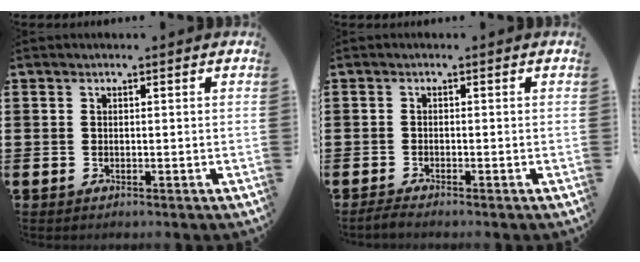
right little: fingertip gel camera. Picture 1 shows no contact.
{"total": 1.0, "force": [-0.8, 0.0, 0.6], "torque": [-0.010, -0.002, -0.016]}